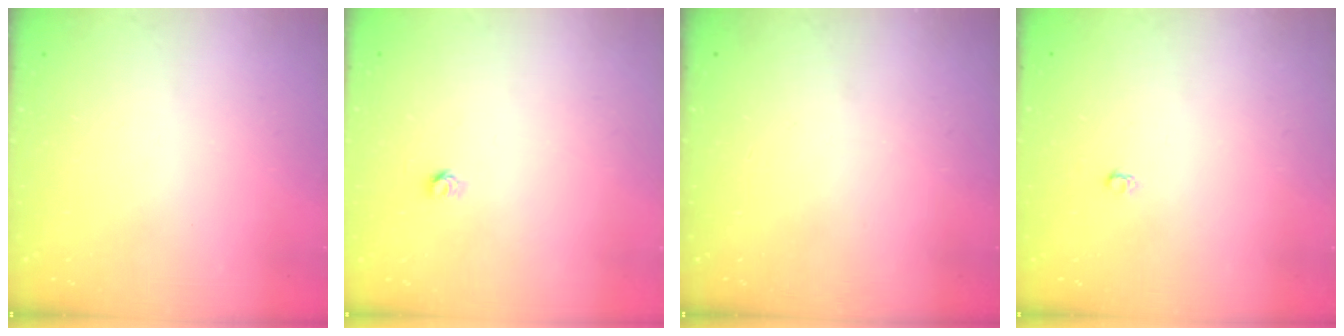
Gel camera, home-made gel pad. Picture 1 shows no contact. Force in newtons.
{"total": 3.4, "press": 3.4, "slide": 0.2}
{"total": 0.0}
{"total": 2.6, "press": 2.6, "slide": 0.4}